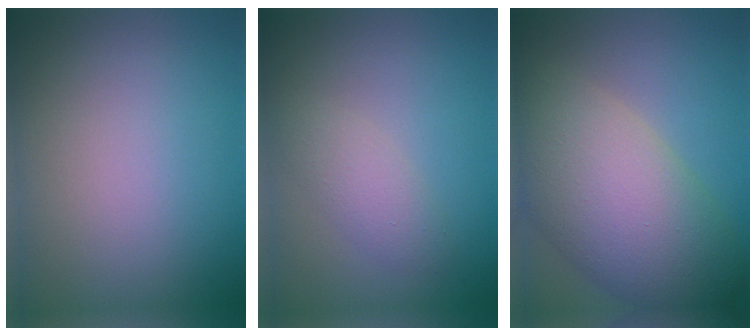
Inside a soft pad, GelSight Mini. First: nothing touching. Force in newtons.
{"total": 2.2, "press": 2.2, "slide": 0.2}
{"total": 10.9, "press": 10.9, "slide": 0.8}